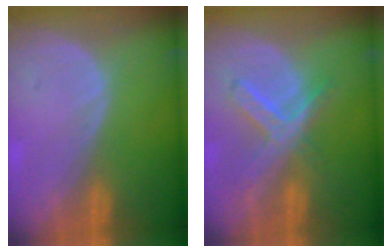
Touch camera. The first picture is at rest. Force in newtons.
{"total": 7.2, "press": 6.3, "slide": 3.6}